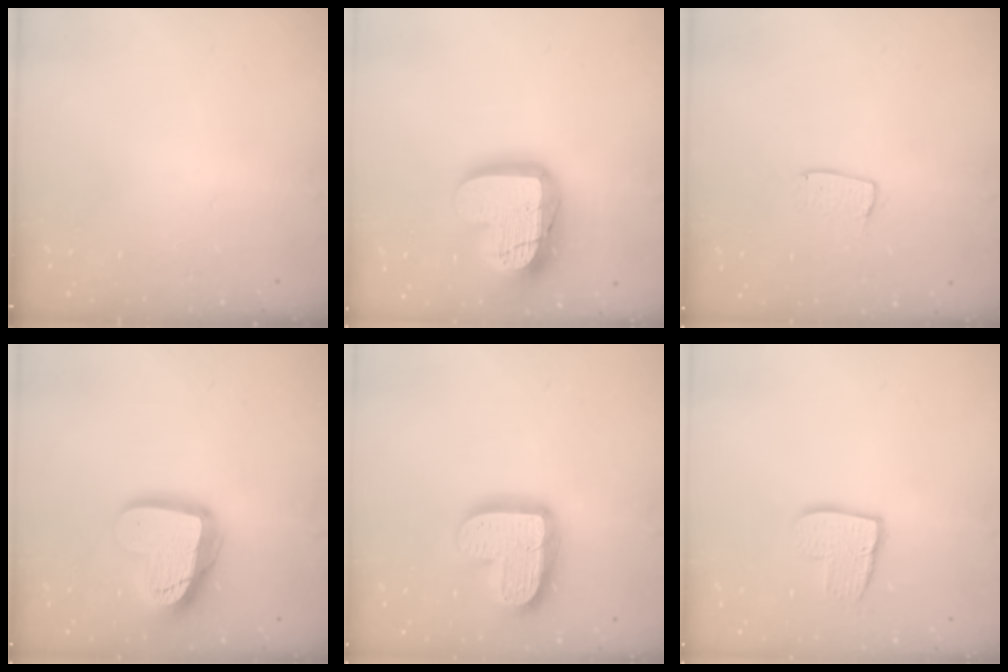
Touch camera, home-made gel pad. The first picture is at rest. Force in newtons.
{"total": 21.4, "press": 21.3, "slide": 1.7}
{"total": 6.5, "press": 6.5, "slide": 0.5}
{"total": 18.3, "press": 18.2, "slide": 1.6}
{"total": 17.7, "press": 17.7, "slide": 1.5}
{"total": 10.9, "press": 10.9, "slide": 0.9}